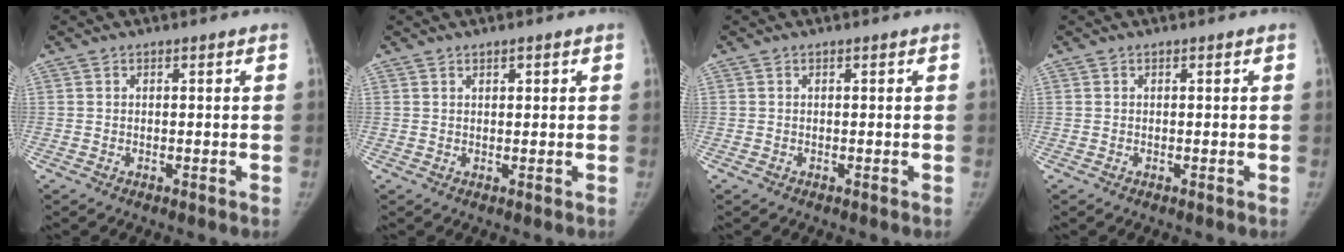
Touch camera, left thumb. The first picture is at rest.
{"total": 1.1, "force": [0.7, 0.4, 0.6], "torque": [-0.005, -0.003, 0.011]}
{"total": 0.0}
{"total": 0.0}